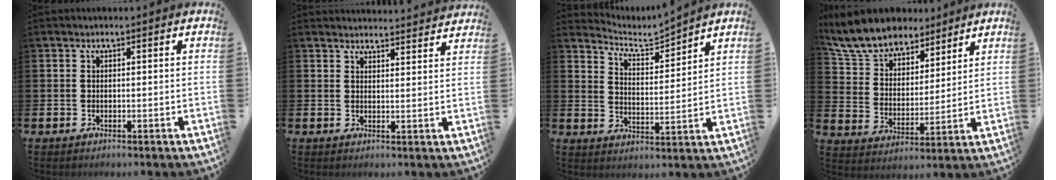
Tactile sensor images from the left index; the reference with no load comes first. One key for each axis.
{"total": 3.4, "fx": 3.3, "fy": 0.0, "fz": -0.2, "tx": 0.010, "ty": -0.028, "tz": 0.058}
{"total": 4.9, "fx": 4.9, "fy": 0.4, "fz": 0.3, "tx": -0.029, "ty": -0.036, "tz": 0.085}
{"total": 9.2, "fx": 8.4, "fy": 3.2, "fz": 1.8, "tx": -0.083, "ty": -0.046, "tz": 0.156}